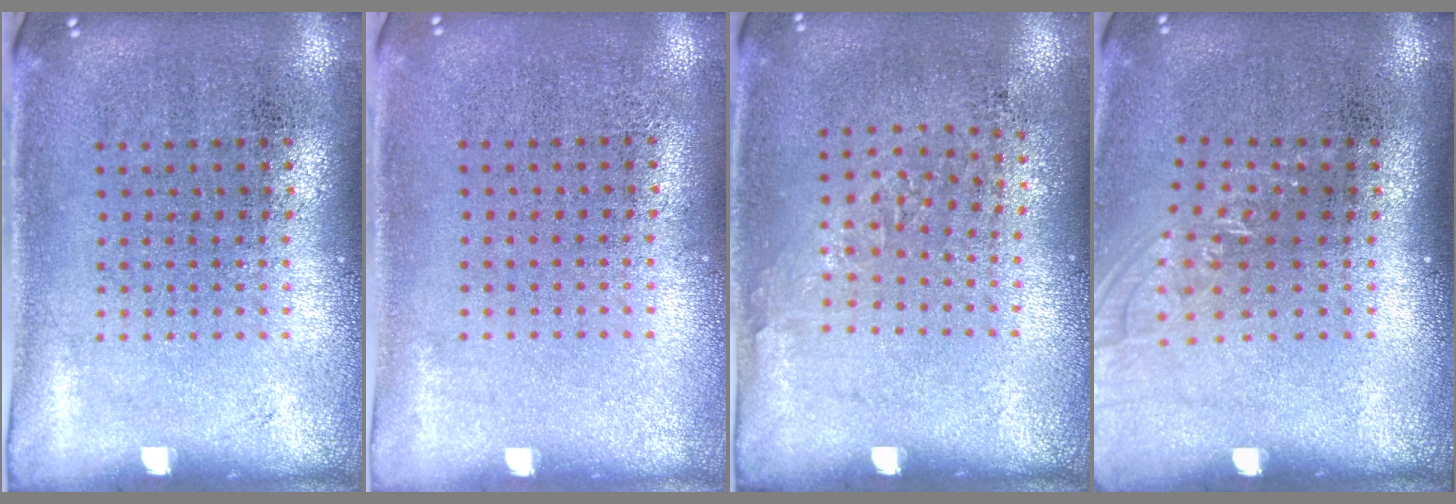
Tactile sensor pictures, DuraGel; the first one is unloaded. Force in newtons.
{"total": 0.0}
{"total": 1.0, "press": 0.7, "slide": 0.6}
{"total": 1.1, "press": 1.0, "slide": 0.6}